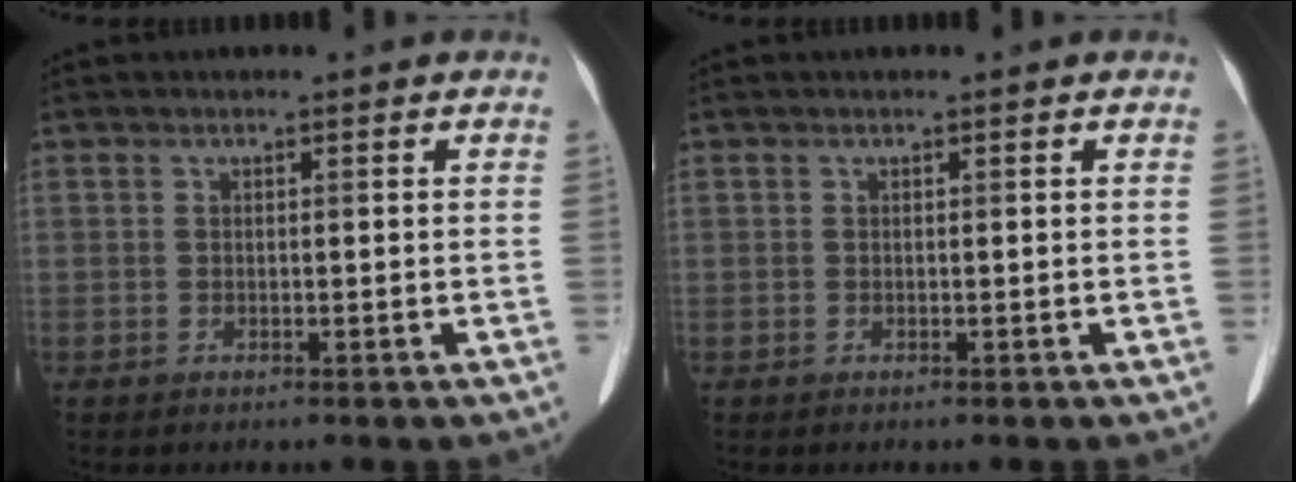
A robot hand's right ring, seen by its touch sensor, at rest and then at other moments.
{"total": 0.0}